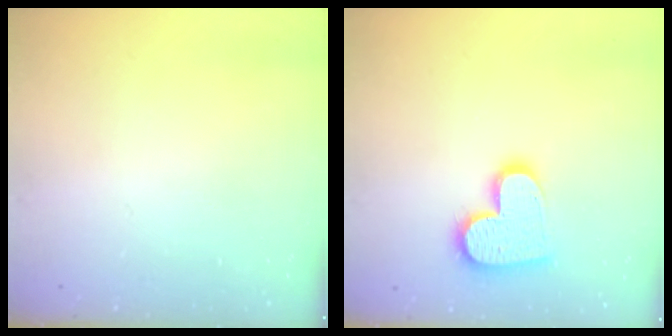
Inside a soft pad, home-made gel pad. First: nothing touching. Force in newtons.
{"total": 14.0, "press": 13.9, "slide": 0.8}